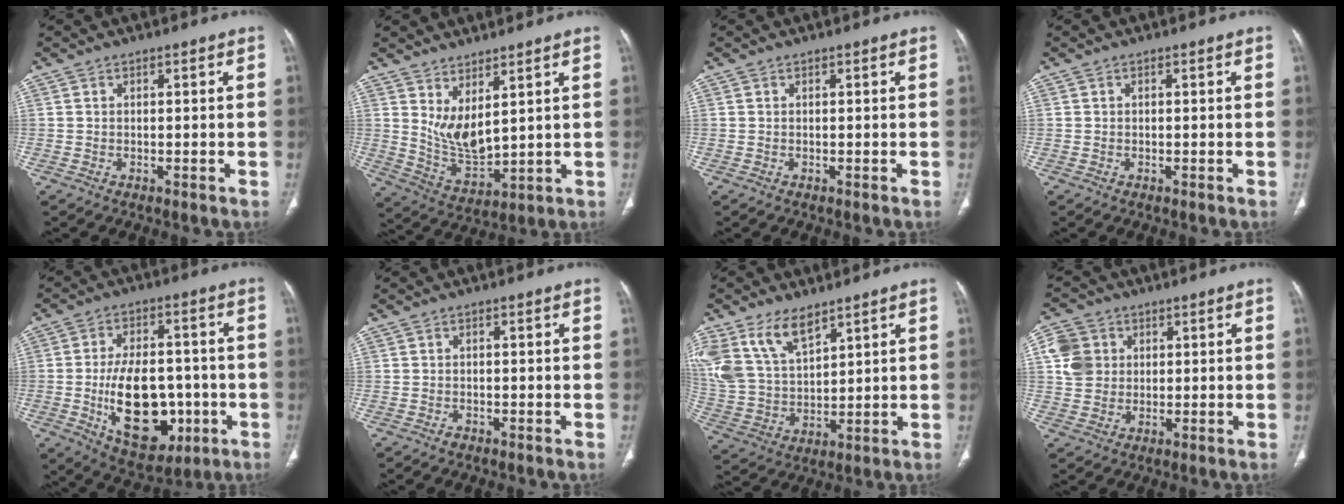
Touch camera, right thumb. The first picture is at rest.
{"total": 8.1, "force": [3.8, 3.2, 6.5], "torque": [-0.114, -0.047, 0.089]}
{"total": 0.0}
{"total": 0.0}
{"total": 17.8, "force": [-3.9, 10.7, 13.8], "torque": [-0.186, 0.015, -0.041]}
{"total": 0.8, "force": [-0.6, 0.4, 0.2], "torque": [-0.003, 0.001, -0.012]}
{"total": 13.7, "force": [8.5, 7.2, 8.1], "torque": [-0.149, -0.025, 0.184]}
{"total": 7.4, "force": [1.7, 6.6, 3.0], "torque": [-0.044, 0.002, 0.030]}